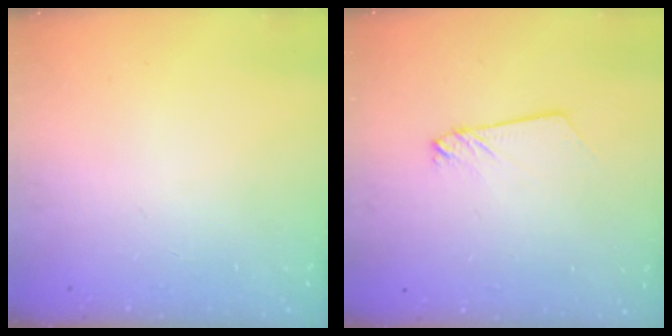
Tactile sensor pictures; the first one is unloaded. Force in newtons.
{"total": 2.2, "press": 2.2, "slide": 0.1}